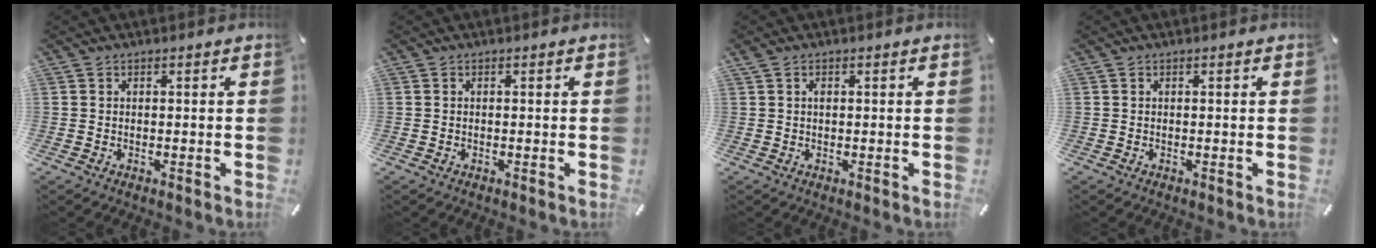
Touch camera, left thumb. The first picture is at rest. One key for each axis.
{"total": 0.0}
{"total": 1.1, "fx": 0.3, "fy": 0.6, "fz": 0.8, "tx": -0.018, "ty": 0.002, "tz": 0.005}
{"total": 0.0}